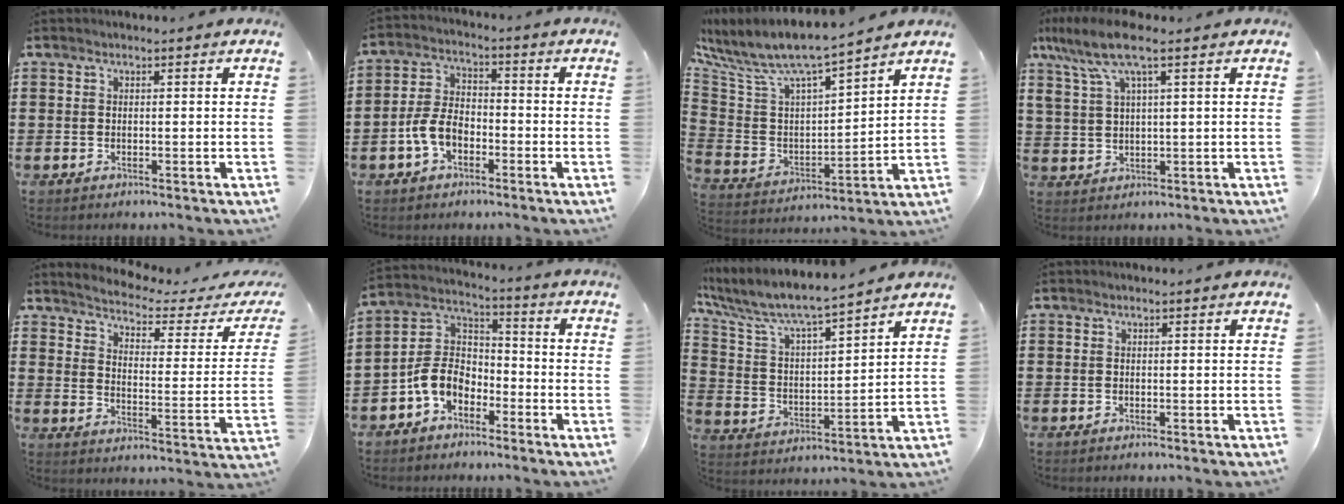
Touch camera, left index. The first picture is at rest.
{"total": 5.9, "force": [-2.7, 3.5, 3.9], "torque": [-0.096, 0.005, -0.058]}
{"total": 8.1, "force": [7.0, 1.3, 3.8], "torque": [-0.107, -0.050, 0.117]}
{"total": 8.4, "force": [4.7, 1.8, 6.7], "torque": [-0.156, -0.004, 0.080]}
{"total": 2.9, "force": [2.6, 0.0, 1.3], "torque": [-0.047, -0.030, 0.032]}
{"total": 7.5, "force": [-4.4, 4.8, 3.6], "torque": [-0.102, 0.006, -0.095]}
{"total": 7.1, "force": [6.3, 0.9, 3.0], "torque": [-0.090, -0.043, 0.104]}
{"total": 0.0}